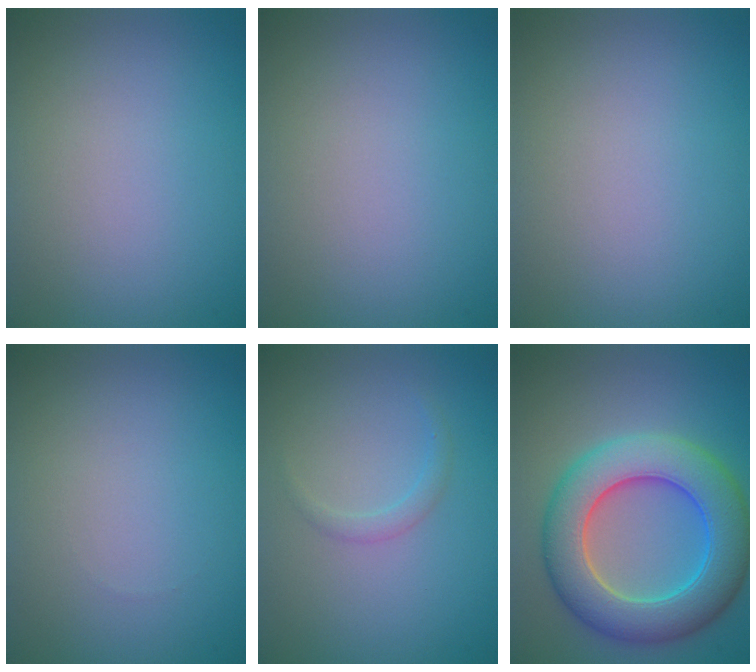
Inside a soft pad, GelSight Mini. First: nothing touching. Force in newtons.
{"total": 0.0}
{"total": 0.0}
{"total": 0.0}
{"total": 1.1, "press": 1.1, "slide": 0.1}
{"total": 9.3, "press": 9.3, "slide": 0.5}